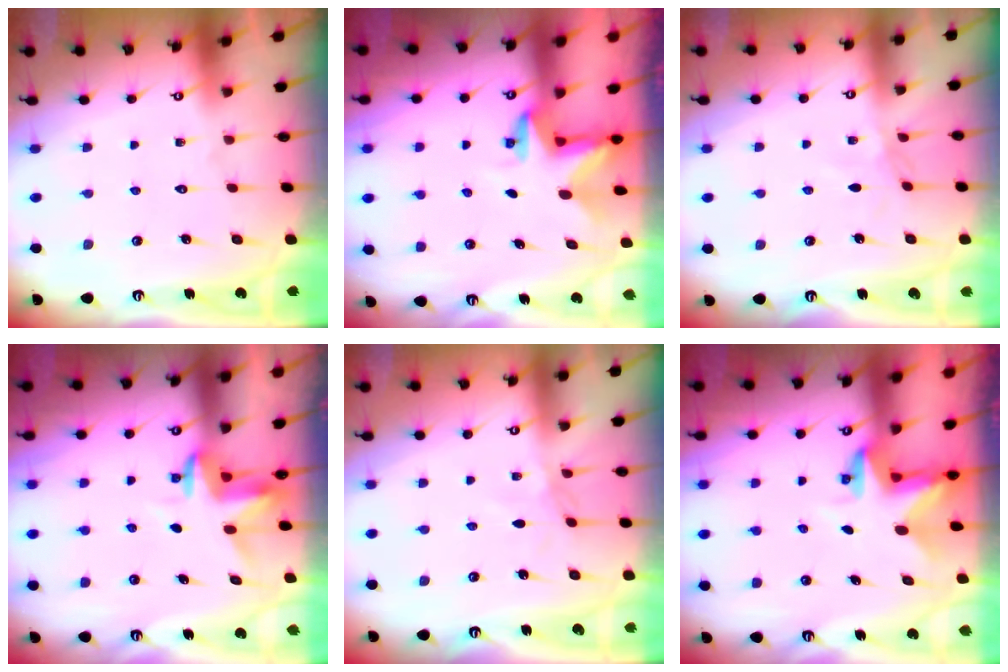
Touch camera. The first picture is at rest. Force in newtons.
{"total": 2.9, "press": 2.9, "slide": 0.2}
{"total": 2.2, "press": 2.2, "slide": 0.3}
{"total": 3.5, "press": 3.5, "slide": 0.2}
{"total": 2.2, "press": 2.2, "slide": 0.3}
{"total": 2.9, "press": 2.9, "slide": 0.2}